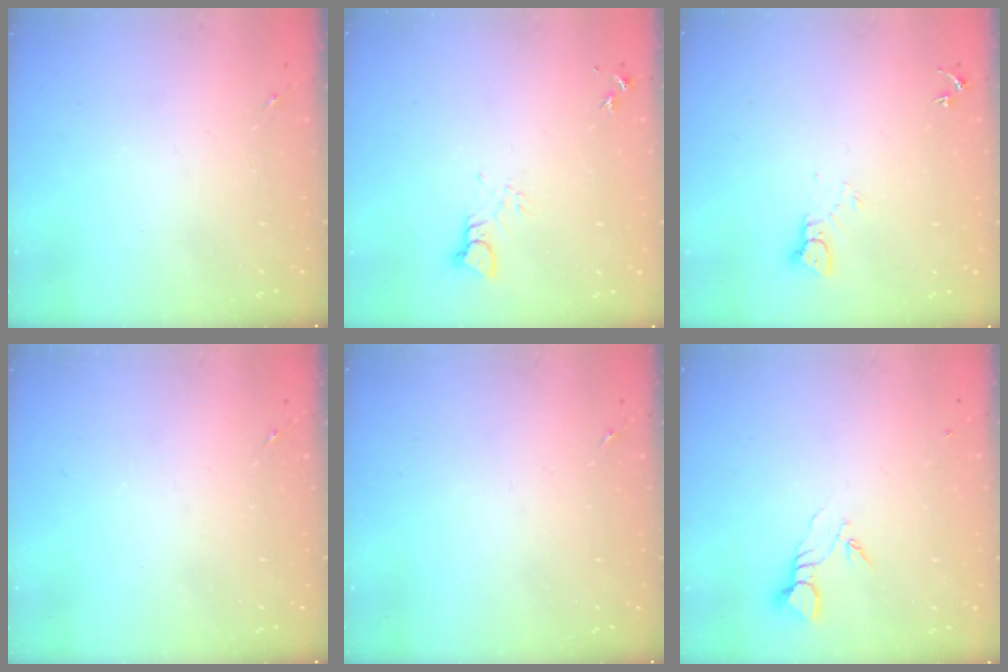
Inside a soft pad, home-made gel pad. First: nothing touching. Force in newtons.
{"total": 3.3, "press": 3.3, "slide": 0.4}
{"total": 3.1, "press": 3.1, "slide": 0.1}
{"total": 0.0}
{"total": 0.0}
{"total": 3.9, "press": 3.9, "slide": 0.3}